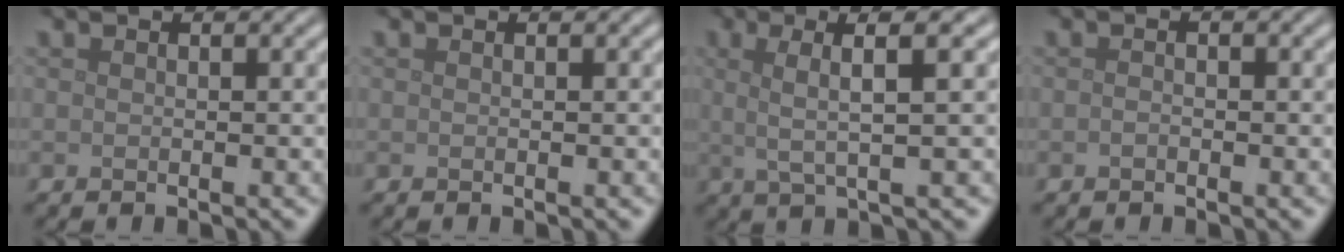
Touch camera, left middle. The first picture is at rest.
{"total": 0.0}
{"total": 4.8, "force": [1.5, 0.9, 4.5], "torque": [-0.081, 0.013, 0.023]}
{"total": 0.6, "force": [-0.2, 0.4, 0.5], "torque": [-0.012, -0.001, -0.006]}